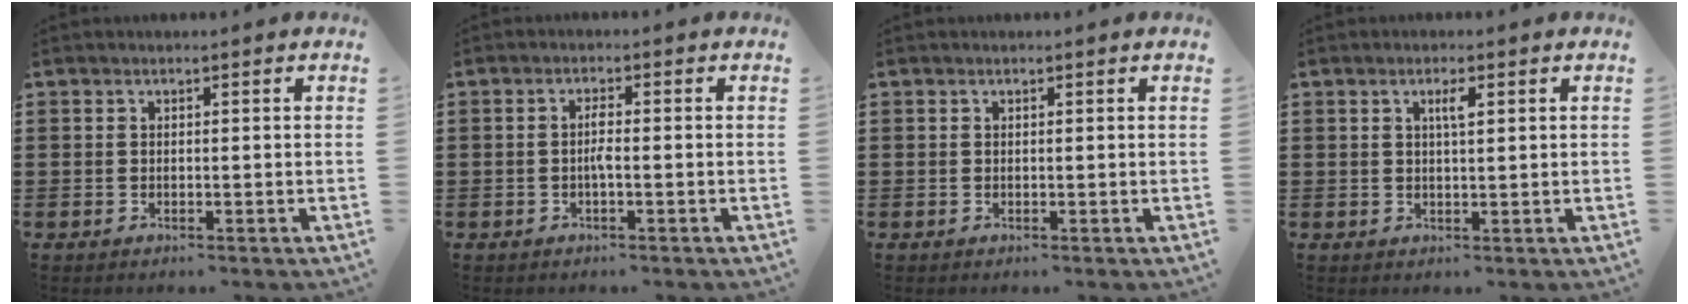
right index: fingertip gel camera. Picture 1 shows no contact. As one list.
[{"total": 2.3, "force": [-0.7, 0.2, 2.2], "torque": [-0.049, -0.003, -0.015]}, {"total": 0.0}, {"total": 2.1, "force": [0.8, 0.5, 1.9], "torque": [-0.031, 0.001, 0.010]}]